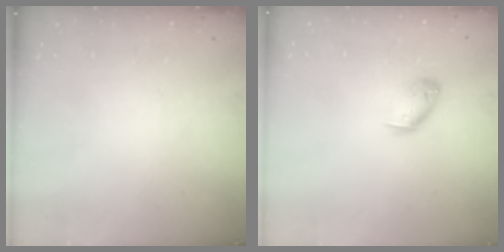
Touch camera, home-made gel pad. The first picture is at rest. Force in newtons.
{"total": 8.2, "press": 8.1, "slide": 1.2}